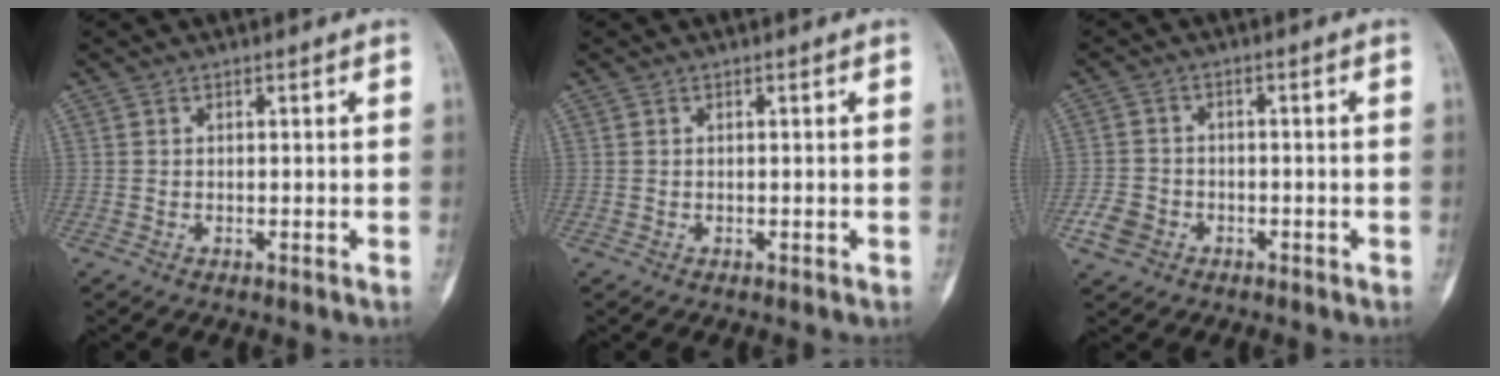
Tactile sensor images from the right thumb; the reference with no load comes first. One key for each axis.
{"total": 0.0}
{"total": 4.8, "fx": -2.3, "fy": 3.9, "fz": 1.7, "tx": -0.024, "ty": 0.018, "tz": -0.041}